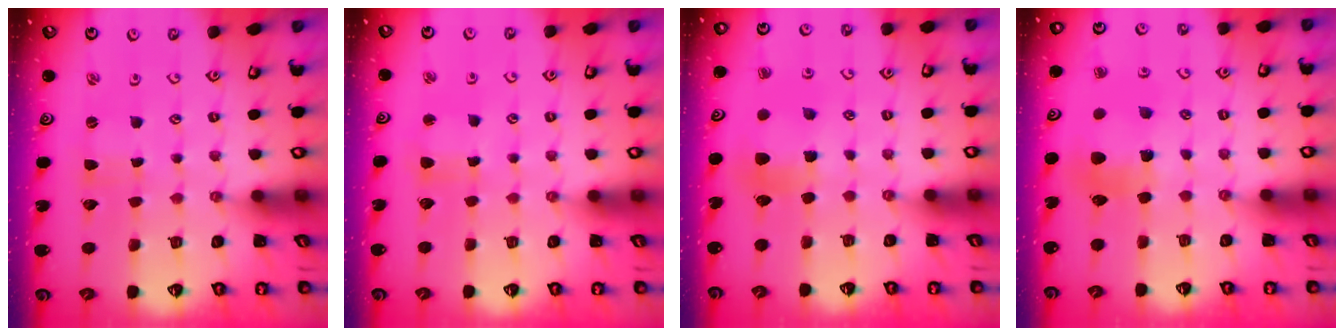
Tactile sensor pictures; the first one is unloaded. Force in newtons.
{"total": 3.8, "press": 3.7, "slide": 0.4}
{"total": 6.4, "press": 6.4, "slide": 0.5}
{"total": 8.2, "press": 8.1, "slide": 0.7}